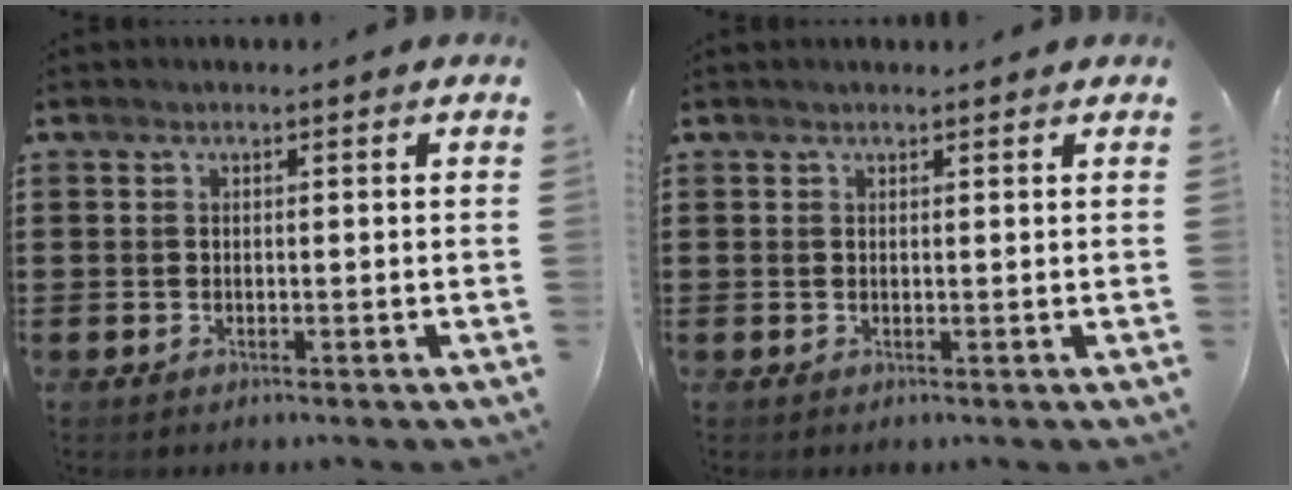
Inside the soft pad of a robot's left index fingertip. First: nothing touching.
{"total": 0.6, "force": [0.5, 0.1, 0.2], "torque": [-0.004, 0.000, 0.011]}